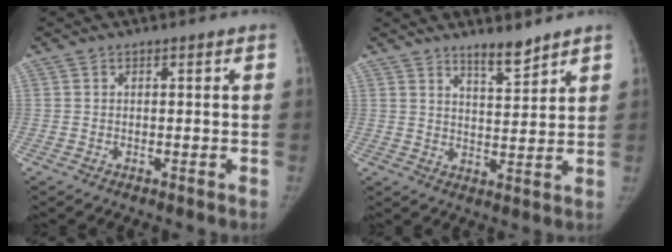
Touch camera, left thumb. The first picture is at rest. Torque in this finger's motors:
{"motor_torque": [0.44, -0.12, 0.50, -0.52, 0.00]}